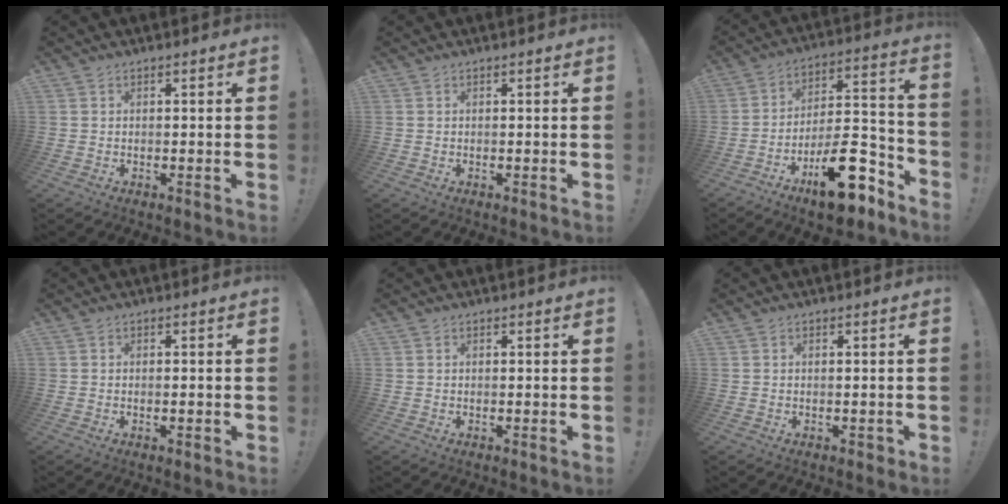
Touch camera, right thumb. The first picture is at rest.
{"total": 0.0}
{"total": 20.5, "force": [-12.3, 8.0, 14.3], "torque": [-0.189, 0.091, -0.192]}
{"total": 0.9, "force": [-0.4, 0.1, 0.8], "torque": [-0.017, 0.004, -0.005]}
{"total": 0.0}
{"total": 1.3, "force": [-0.2, 1.0, 0.7], "torque": [-0.009, 0.003, -0.003]}